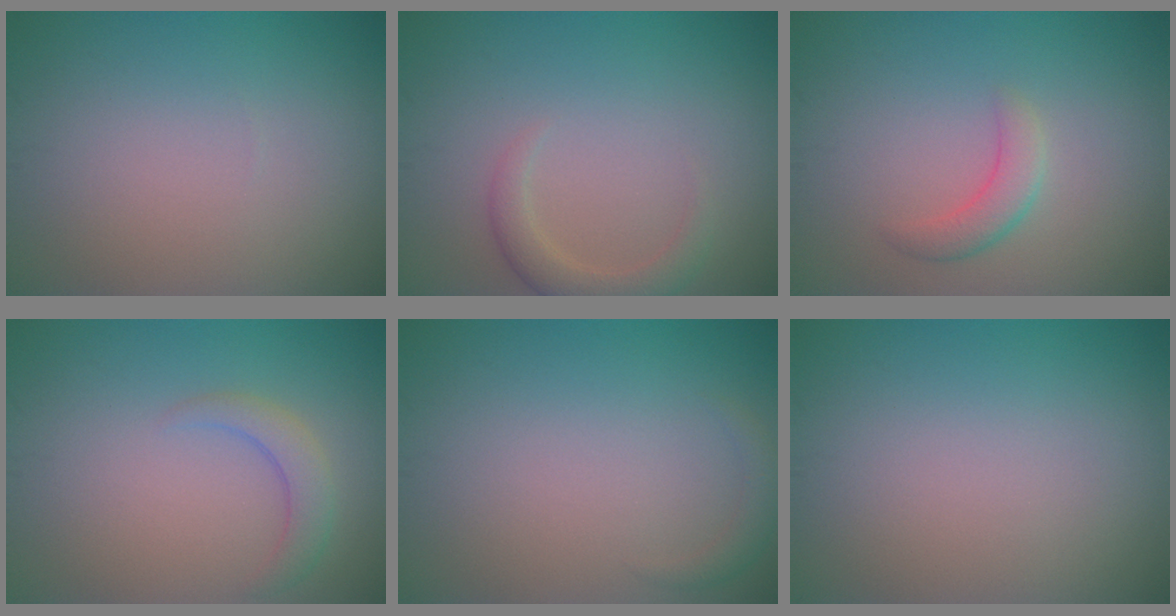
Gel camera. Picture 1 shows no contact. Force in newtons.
{"total": 2.4, "press": 2.4, "slide": 0.3}
{"total": 2.1, "press": 2.1, "slide": 0.2}
{"total": 2.2, "press": 2.2, "slide": 0.3}
{"total": 1.1, "press": 1.1, "slide": 0.1}
{"total": 0.0}